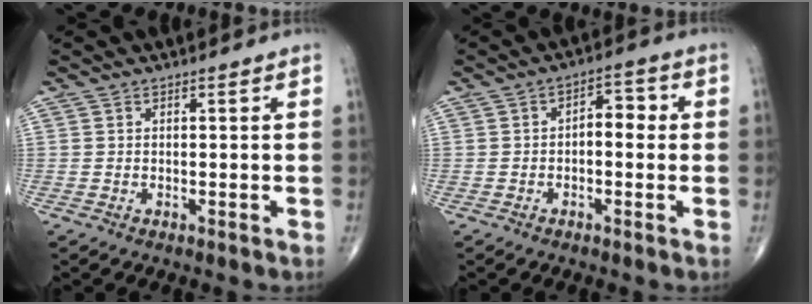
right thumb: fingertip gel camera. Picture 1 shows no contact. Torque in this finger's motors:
{"motor_torque": [0.22, 0.41, 0.51, 0.02, 0.08]}